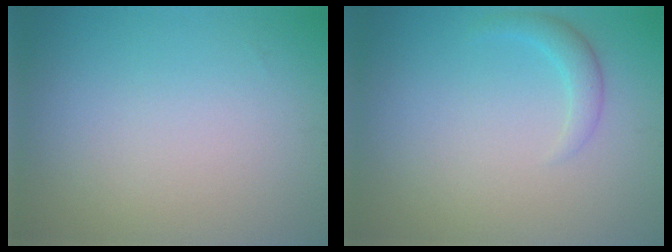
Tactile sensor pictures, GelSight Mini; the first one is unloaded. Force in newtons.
{"total": 1.5, "press": 1.5, "slide": 0.2}